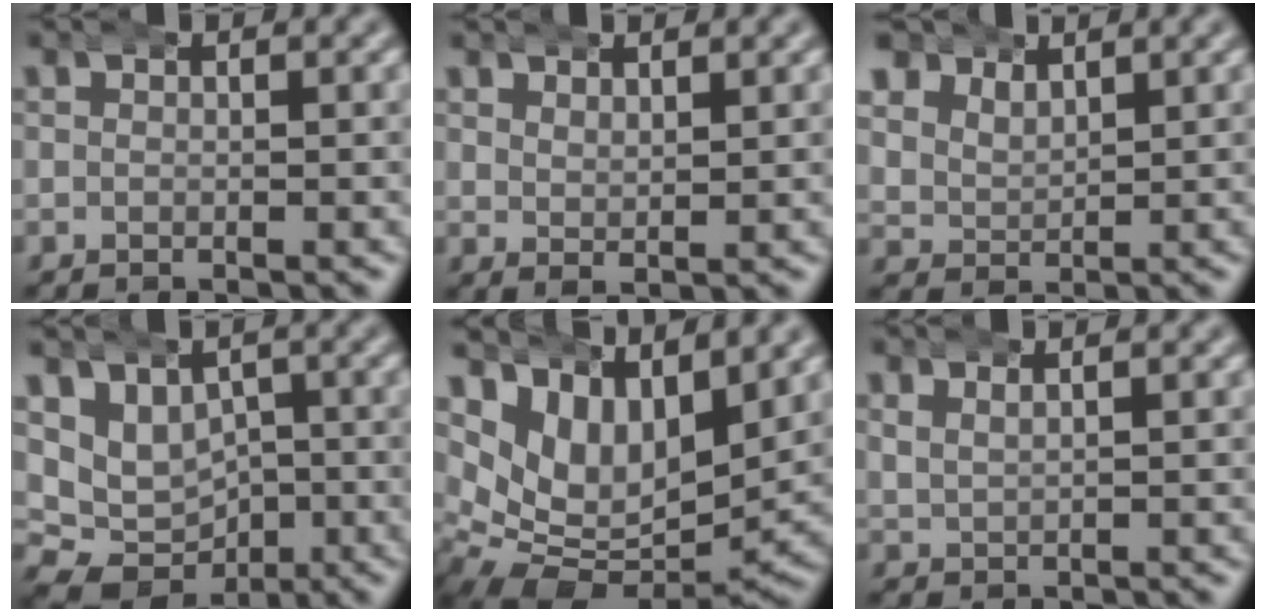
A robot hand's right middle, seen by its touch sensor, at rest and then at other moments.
{"total": 1.4, "force": [1.3, 0.2, 0.6], "torque": [-0.008, -0.005, 0.028]}
{"total": 3.8, "force": [2.6, 2.6, 1.0], "torque": [-0.034, -0.007, 0.049]}
{"total": 11.2, "force": [-0.5, 9.9, 5.2], "torque": [-0.106, -0.039, -0.006]}
{"total": 10.3, "force": [0.2, 8.1, 6.5], "torque": [-0.146, -0.038, 0.014]}
{"total": 1.2, "force": [1.0, 0.6, 0.5], "torque": [-0.003, 0.005, 0.021]}